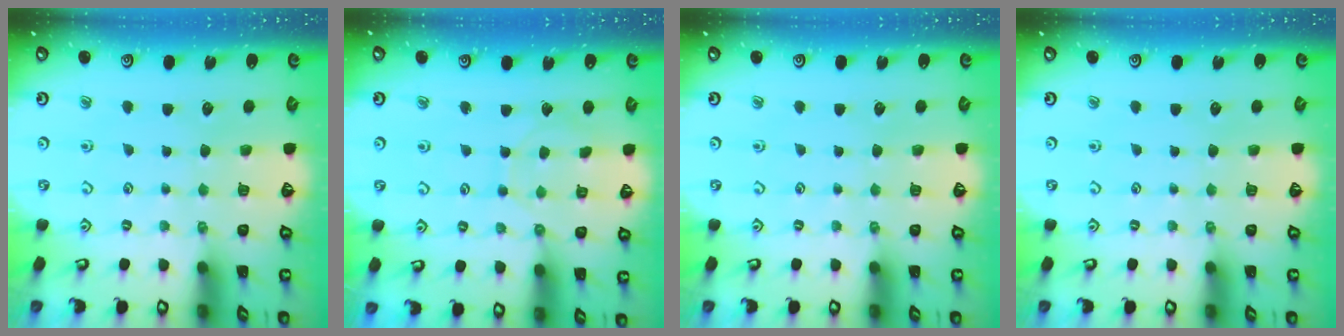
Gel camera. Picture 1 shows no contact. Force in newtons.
{"total": 5.8, "press": 5.7, "slide": 0.6}
{"total": 0.0}
{"total": 0.0}